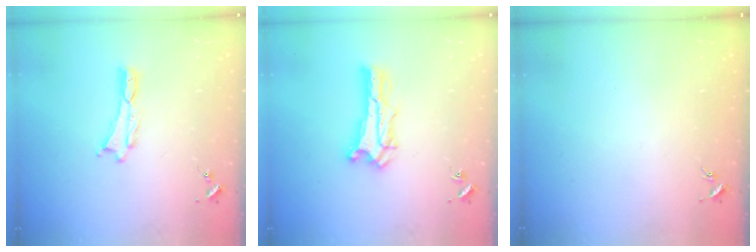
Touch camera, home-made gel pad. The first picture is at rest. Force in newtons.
{"total": 1.5, "press": 1.5, "slide": 0.2}
{"total": 0.0}